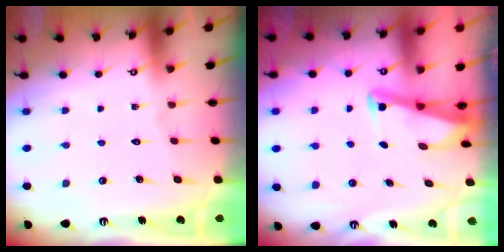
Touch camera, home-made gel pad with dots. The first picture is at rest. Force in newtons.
{"total": 2.7, "press": 2.7, "slide": 0.4}